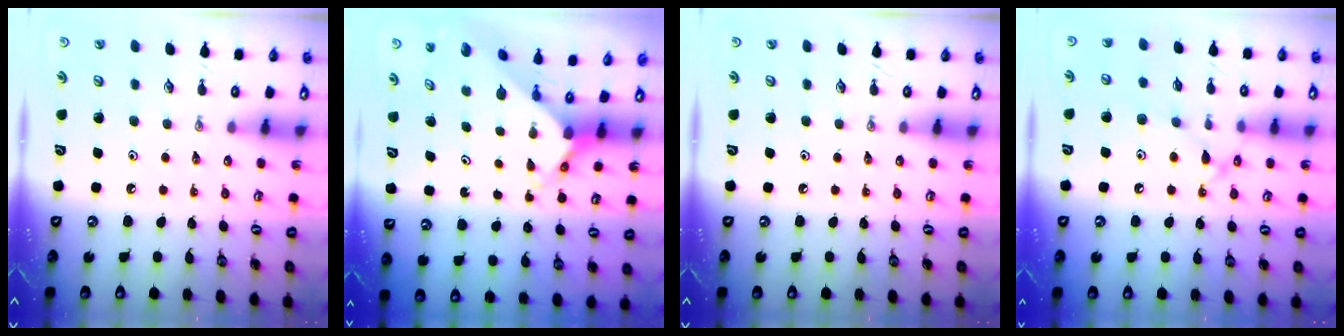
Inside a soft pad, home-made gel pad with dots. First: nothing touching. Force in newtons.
{"total": 3.7, "press": 3.7, "slide": 0.4}
{"total": 0.0}
{"total": 11.9, "press": 11.9, "slide": 0.6}